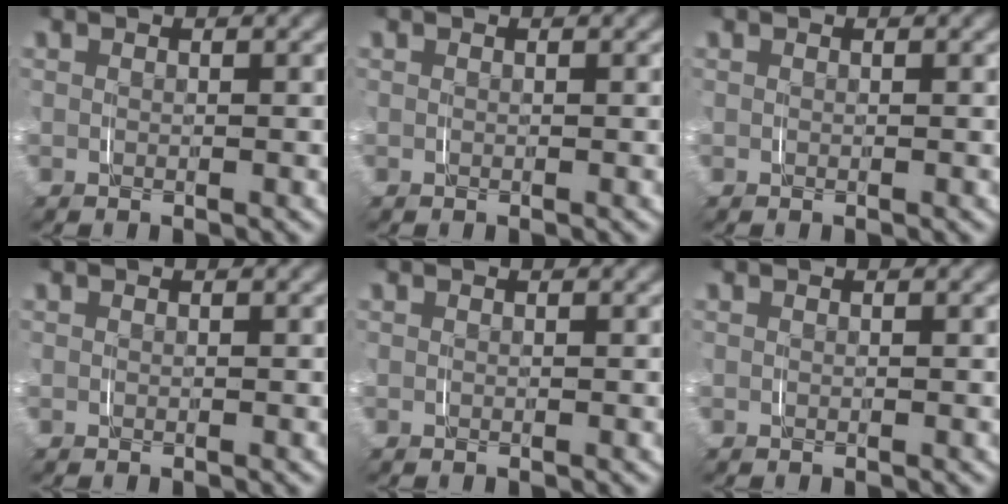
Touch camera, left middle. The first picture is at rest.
{"total": 0.0}
{"total": 0.0}
{"total": 0.0}
{"total": 0.0}
{"total": 0.0}